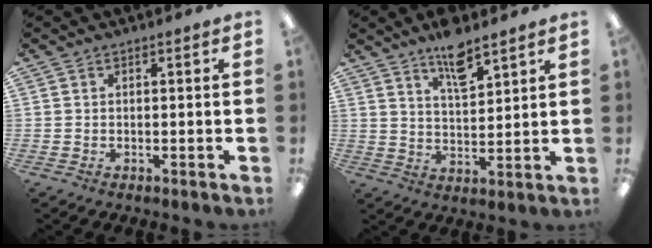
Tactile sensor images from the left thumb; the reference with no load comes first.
{"total": 8.1, "force": [6.2, 2.5, 4.5], "torque": [-0.073, -0.034, 0.106]}